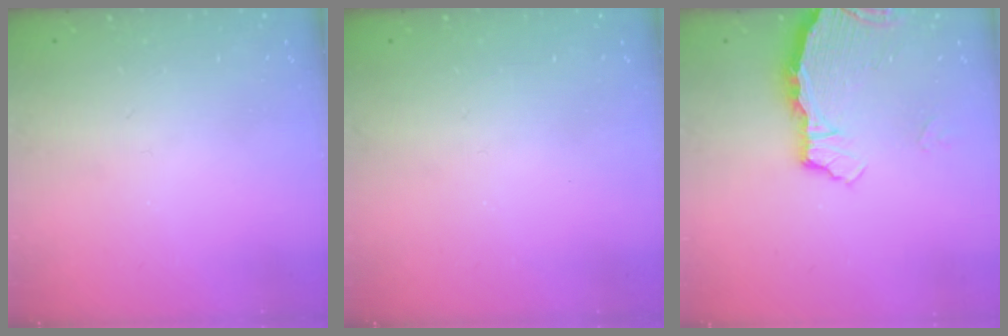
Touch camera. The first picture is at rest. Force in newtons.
{"total": 0.0}
{"total": 3.4, "press": 3.4, "slide": 0.4}